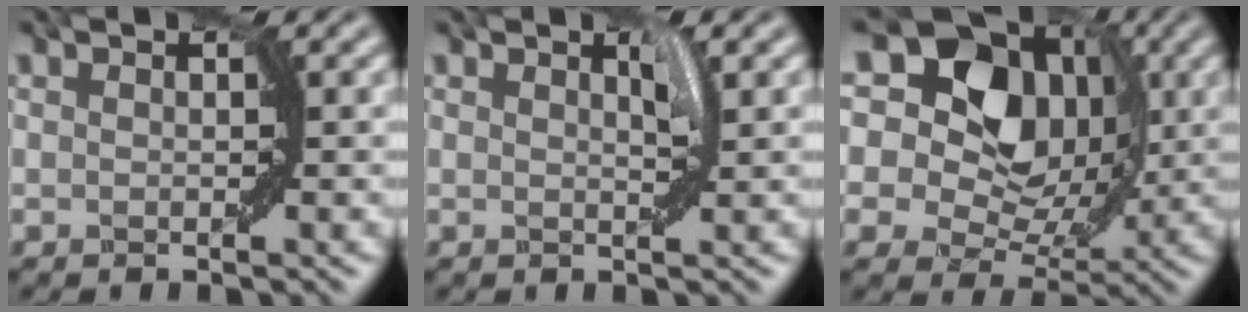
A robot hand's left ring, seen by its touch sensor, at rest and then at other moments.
{"total": 1.5, "force": [0.9, 0.6, 1.0], "torque": [0.005, -0.005, 0.005]}
{"total": 15.9, "force": [6.1, 12.1, 8.4], "torque": [-0.135, 0.059, 0.096]}